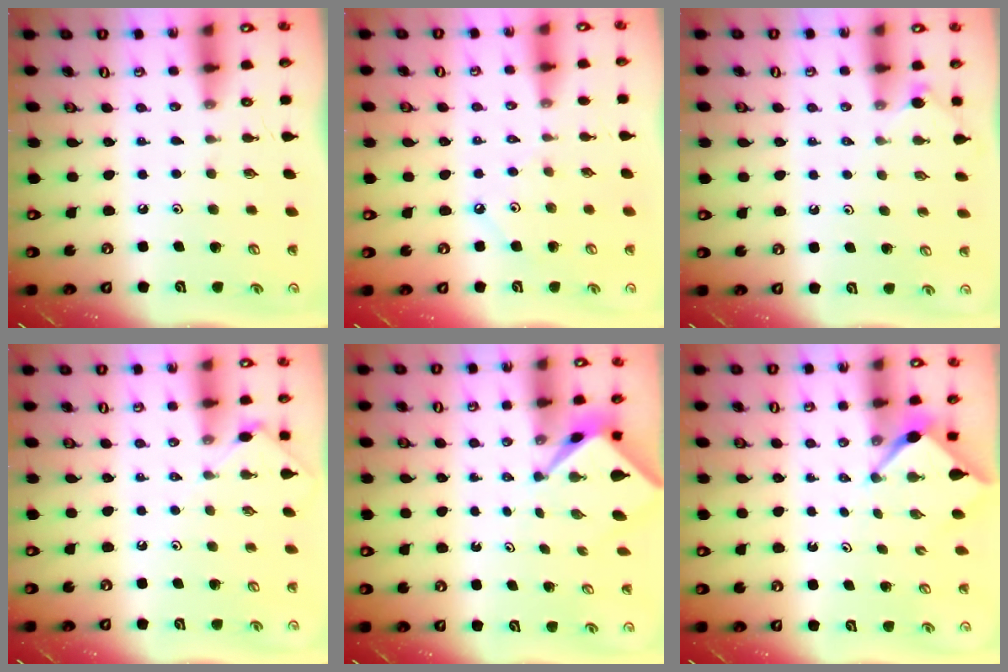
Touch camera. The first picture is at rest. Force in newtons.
{"total": 2.8, "press": 2.8, "slide": 0.1}
{"total": 2.2, "press": 2.2, "slide": 0.4}
{"total": 3.6, "press": 3.5, "slide": 0.7}
{"total": 2.1, "press": 2.1, "slide": 0.3}
{"total": 2.6, "press": 2.5, "slide": 0.4}